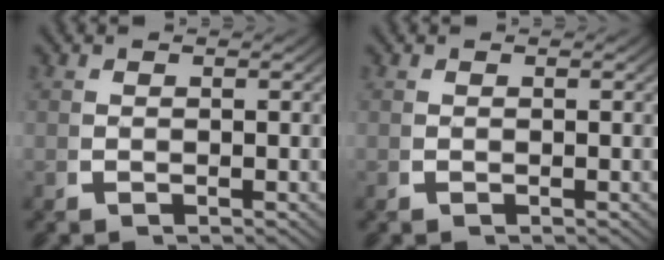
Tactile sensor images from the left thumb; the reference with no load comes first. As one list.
[{"total": 0.0}]